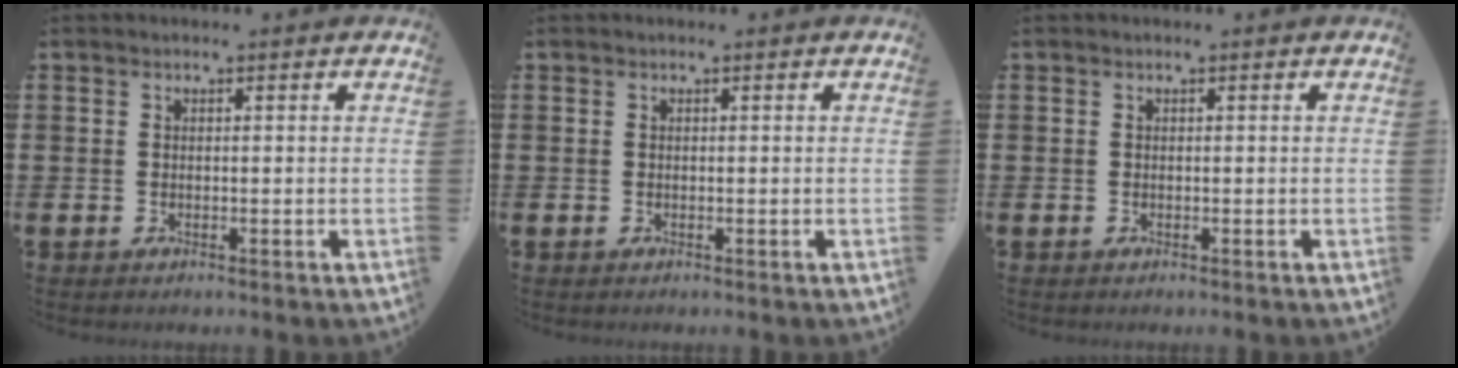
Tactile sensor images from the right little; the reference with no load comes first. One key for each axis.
{"total": 0.0}
{"total": 0.0}